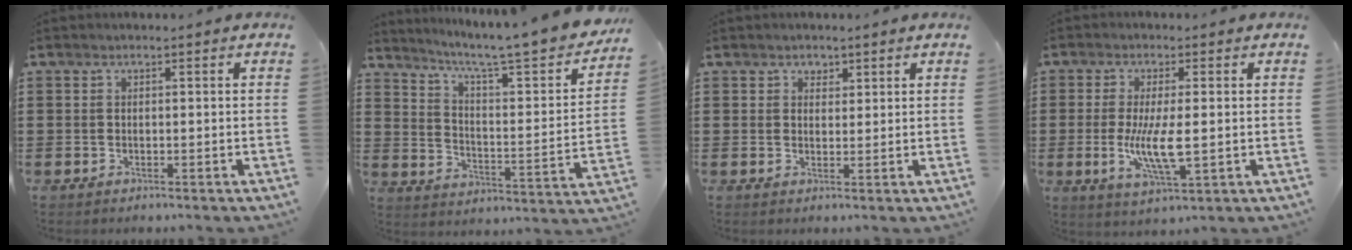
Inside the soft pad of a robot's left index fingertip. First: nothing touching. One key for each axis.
{"total": 6.2, "fx": 5.1, "fy": 0.2, "fz": 3.5, "tx": -0.084, "ty": -0.047, "tz": 0.074}
{"total": 1.5, "fx": 1.1, "fy": 1.0, "fz": 0.0, "tx": 0.004, "ty": 0.002, "tz": 0.018}
{"total": 7.3, "fx": -0.5, "fy": 1.8, "fz": 7.0, "tx": -0.137, "ty": -0.007, "tz": -0.010}